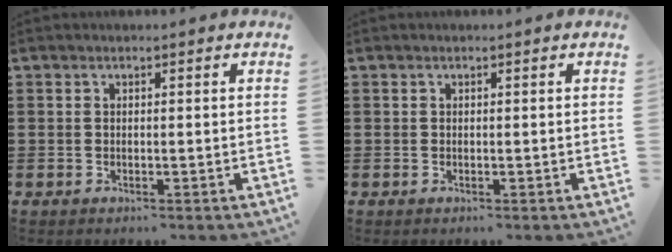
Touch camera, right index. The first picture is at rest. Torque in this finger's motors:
{"motor_torque": [0.15, 0.12, 0.03, 0.02]}